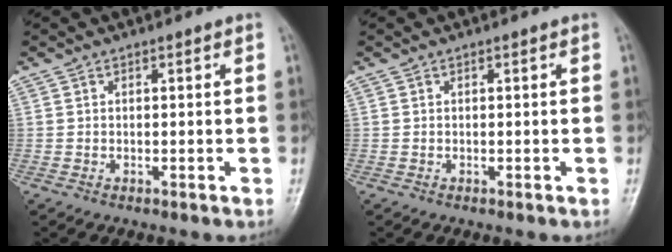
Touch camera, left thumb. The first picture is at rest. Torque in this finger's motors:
{"motor_torque": [0.00, 0.00, 0.00, 0.00, 0.00]}